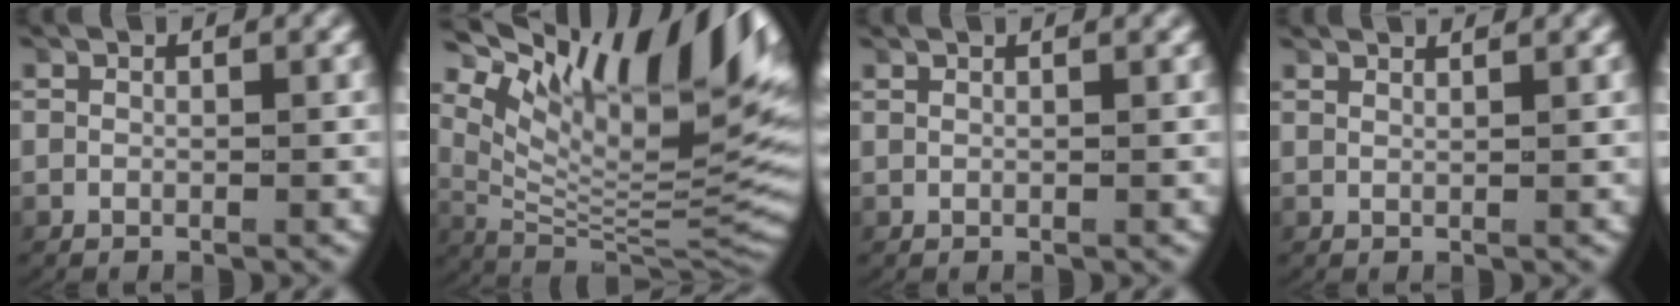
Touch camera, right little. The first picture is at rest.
{"total": 13.2, "force": [5.8, 5.1, 10.7], "torque": [-0.148, 0.003, 0.097]}
{"total": 0.5, "force": [0.5, -0.2, 0.1], "torque": [0.000, 0.001, 0.008]}
{"total": 1.1, "force": [1.1, -0.3, 0.1], "torque": [-0.001, 0.001, 0.021]}